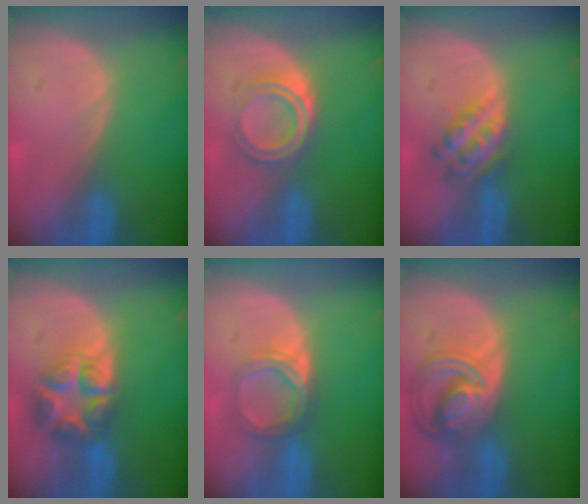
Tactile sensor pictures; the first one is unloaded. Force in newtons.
{"total": 5.1, "press": 4.5, "slide": 2.4}
{"total": 5.4, "press": 4.9, "slide": 2.3}
{"total": 8.0, "press": 6.9, "slide": 4.0}
{"total": 5.2, "press": 4.6, "slide": 2.5}
{"total": 8.6, "press": 7.4, "slide": 4.4}